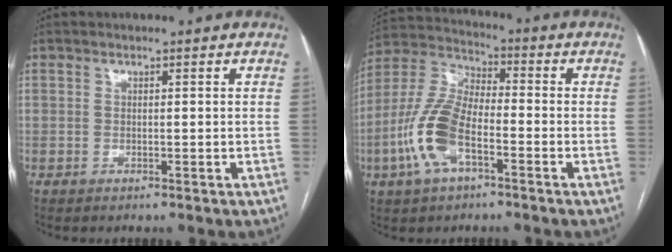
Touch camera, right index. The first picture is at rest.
{"total": 12.3, "force": [-4.4, 5.1, 10.3], "torque": [-0.244, 0.008, -0.088]}